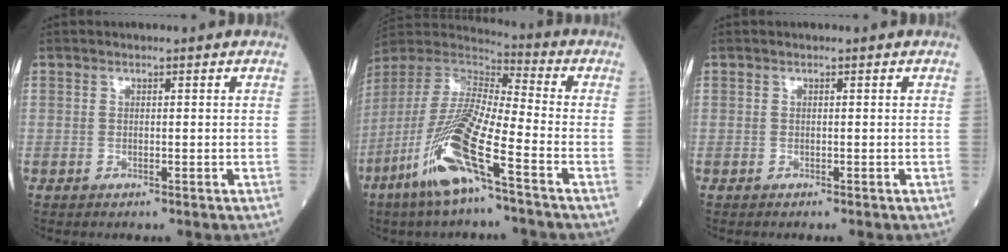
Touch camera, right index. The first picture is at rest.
{"total": 16.6, "force": [-8.2, 1.5, 14.4], "torque": [-0.314, -0.032, -0.167]}
{"total": 0.0}